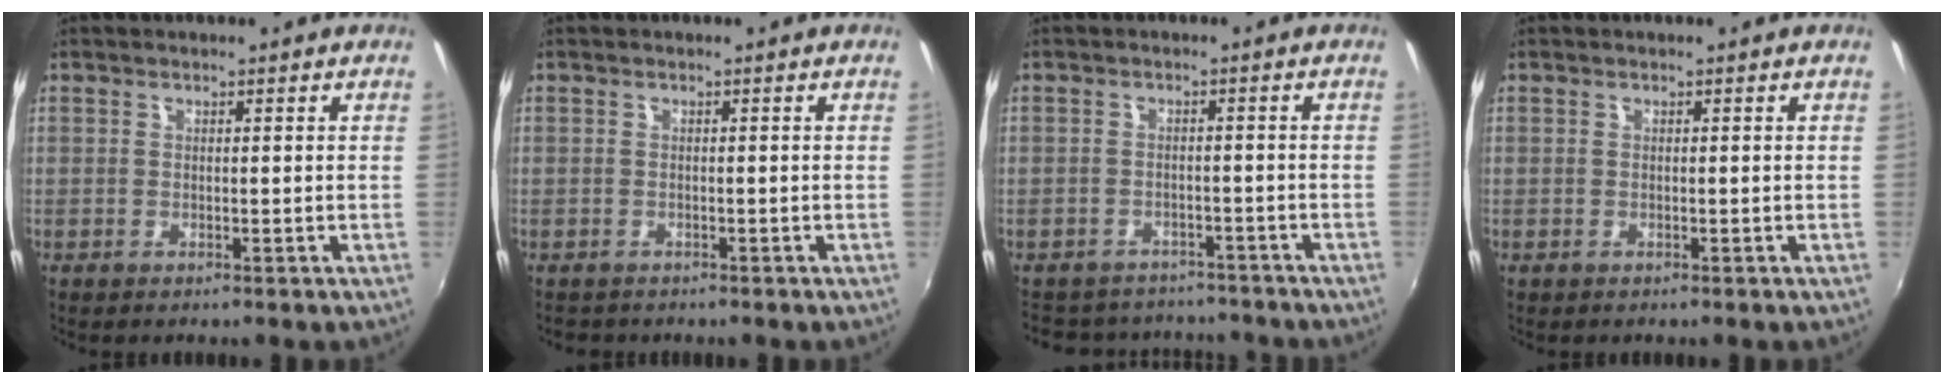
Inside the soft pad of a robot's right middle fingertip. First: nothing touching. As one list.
[{"total": 1.3, "force": [-1.0, 0.9, -0.1], "torque": [-0.003, -0.001, -0.016]}, {"total": 10.5, "force": [-9.0, 4.9, 2.4], "torque": [-0.060, 0.023, -0.120]}, {"total": 0.0}]